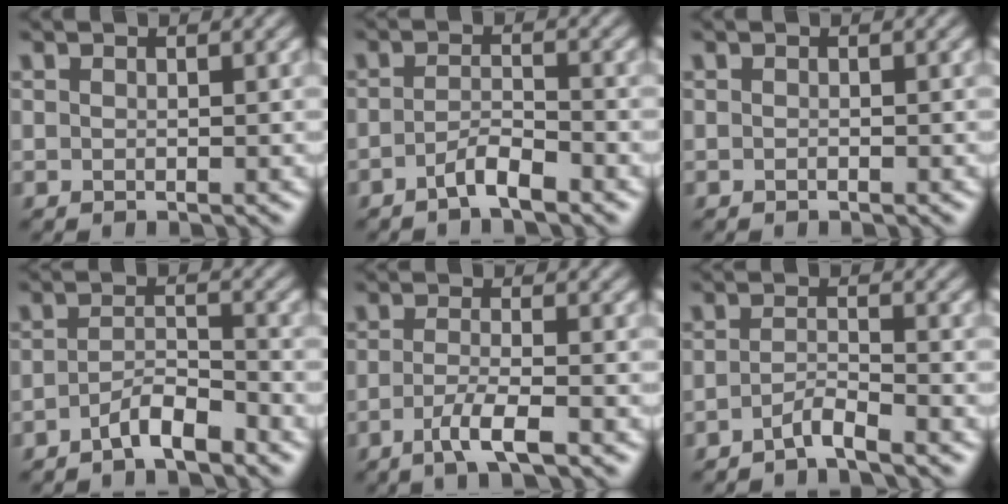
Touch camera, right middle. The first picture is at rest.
{"total": 2.4, "force": [-1.6, 0.5, 1.7], "torque": [-0.033, 0.007, -0.035]}
{"total": 0.0}
{"total": 2.9, "force": [-2.1, 0.7, 1.9], "torque": [-0.035, 0.008, -0.044]}
{"total": 3.3, "force": [-1.7, 0.6, 2.8], "torque": [-0.053, 0.000, -0.039]}
{"total": 2.0, "force": [-1.6, 0.1, 1.1], "torque": [-0.022, 0.003, -0.038]}